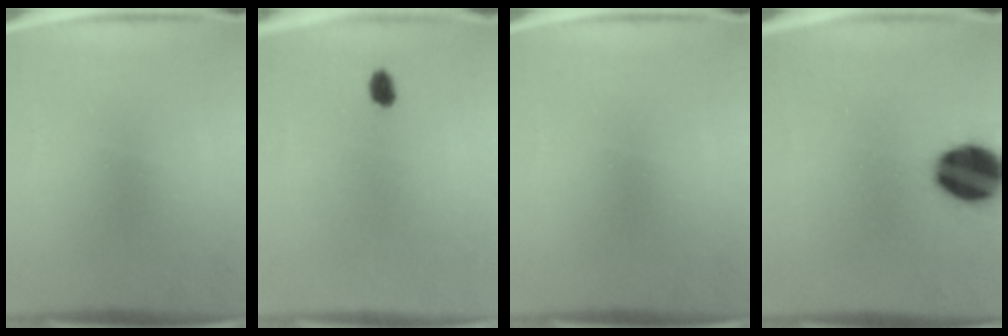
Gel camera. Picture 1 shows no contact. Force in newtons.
{"total": 2.2}
{"total": 0.0}
{"total": 17.3}